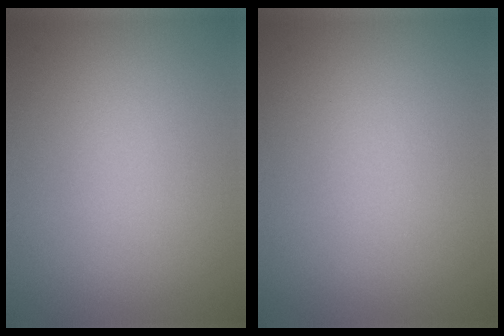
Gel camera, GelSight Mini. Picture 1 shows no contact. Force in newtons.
{"total": 0.0}